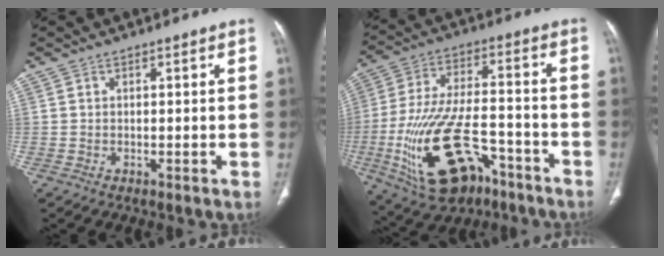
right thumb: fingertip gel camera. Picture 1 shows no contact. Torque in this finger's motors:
{"motor_torque": [2.54, 0.92, 2.07, -0.70, 0.69]}